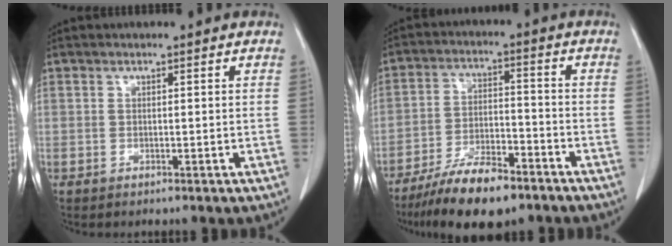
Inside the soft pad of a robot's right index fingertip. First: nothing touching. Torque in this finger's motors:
{"motor_torque": [-0.04, -0.23, 0.03, 0.02]}